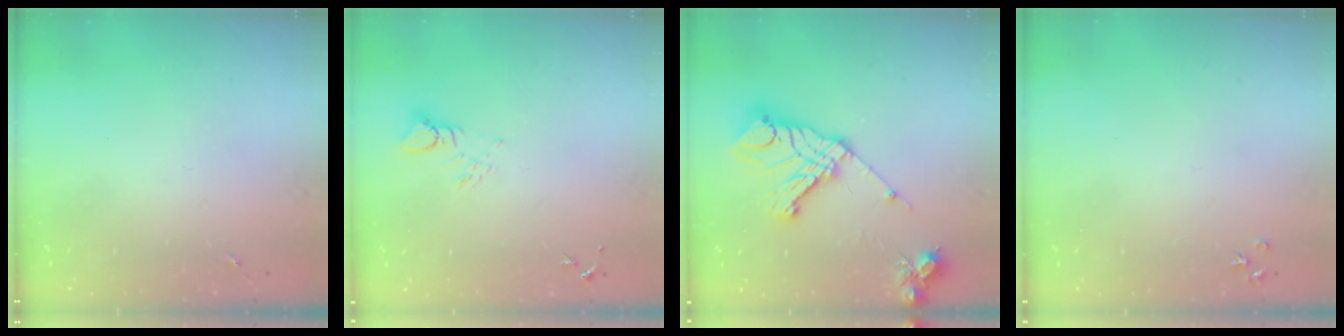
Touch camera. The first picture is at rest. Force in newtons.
{"total": 4.1, "press": 4.1, "slide": 0.4}
{"total": 19.8, "press": 19.6, "slide": 2.6}
{"total": 3.2, "press": 3.2, "slide": 0.4}